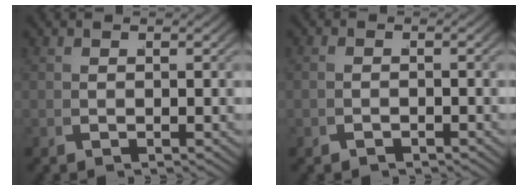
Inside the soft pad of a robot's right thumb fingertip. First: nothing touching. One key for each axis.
{"total": 0.9, "fx": -0.8, "fy": 0.1, "fz": 0.0, "tx": 0.001, "ty": -0.004, "tz": -0.013}